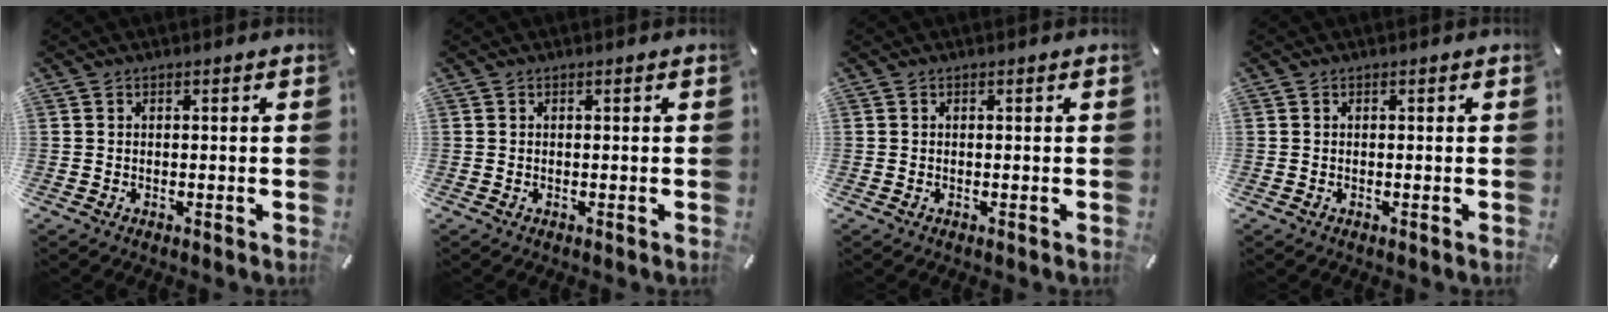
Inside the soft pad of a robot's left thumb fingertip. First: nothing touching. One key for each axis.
{"total": 0.0}
{"total": 0.0}
{"total": 0.0}